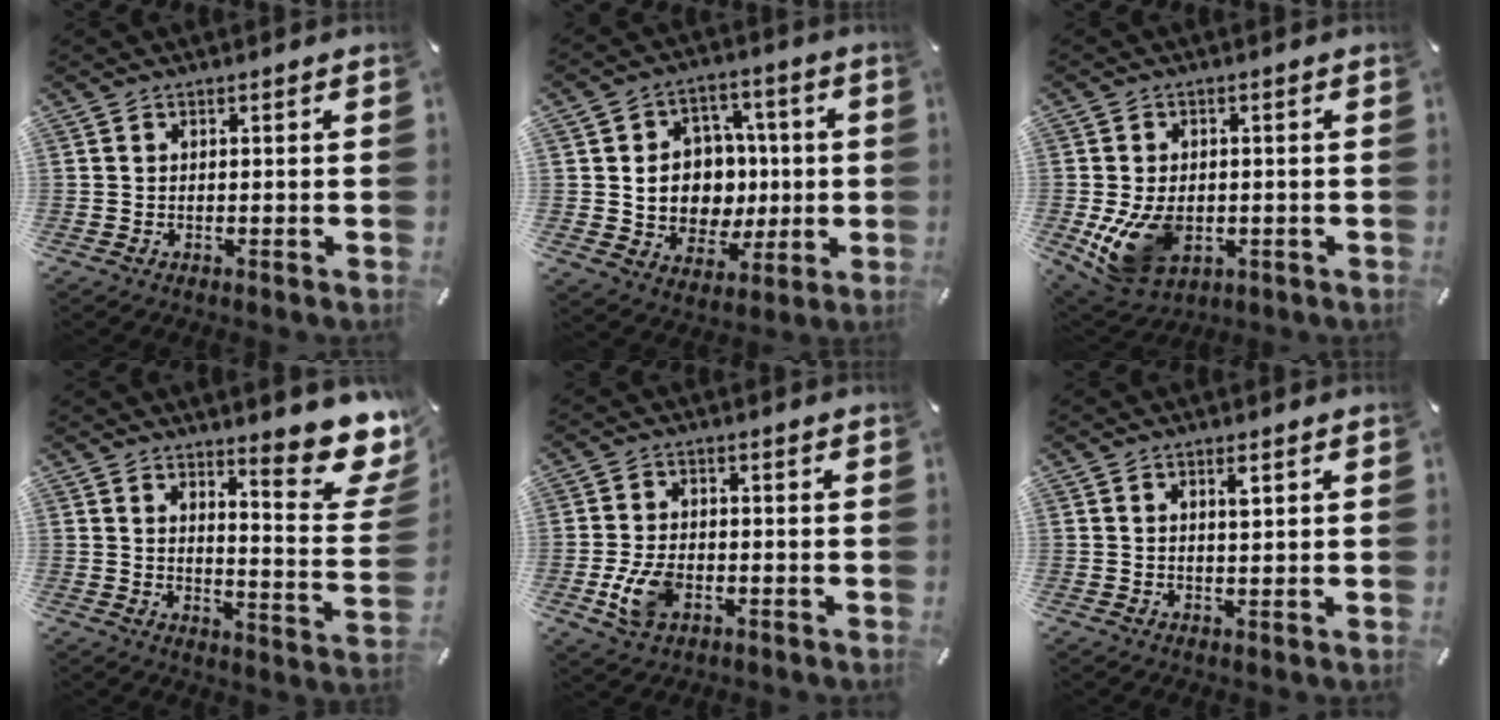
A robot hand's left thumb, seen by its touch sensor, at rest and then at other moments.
{"total": 11.6, "force": [0.5, 10.9, 3.9], "torque": [-0.054, -0.005, 0.024]}
{"total": 11.7, "force": [-2.3, 8.6, 7.7], "torque": [-0.143, 0.000, -0.035]}
{"total": 14.2, "force": [10.1, 3.5, 9.3], "torque": [-0.112, -0.090, 0.166]}
{"total": 7.9, "force": [-2.4, 5.2, 5.4], "torque": [-0.117, 0.008, -0.040]}
{"total": 2.2, "force": [1.0, 0.6, 1.9], "torque": [-0.032, -0.002, 0.014]}